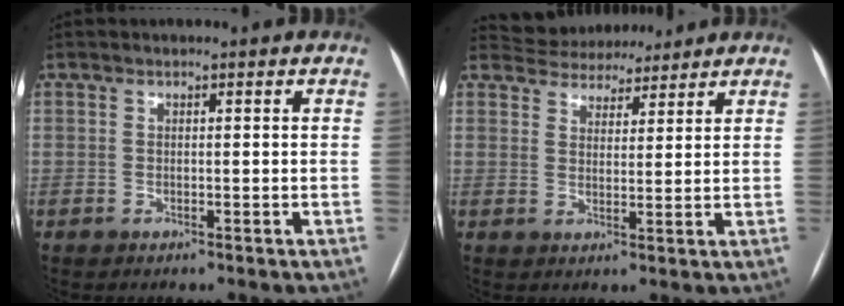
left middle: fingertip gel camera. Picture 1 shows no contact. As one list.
[{"total": 8.2, "force": [7.6, 2.7, 1.2], "torque": [-0.016, 0.017, 0.113]}]